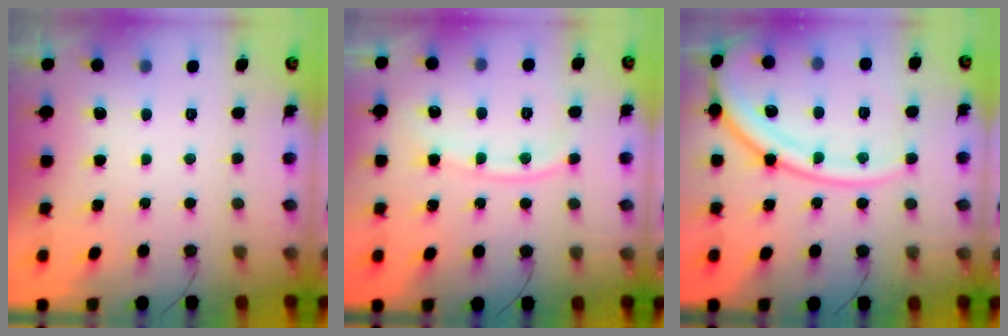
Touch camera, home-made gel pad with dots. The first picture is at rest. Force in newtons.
{"total": 9.6, "press": 9.6, "slide": 1.2}
{"total": 16.8, "press": 16.7, "slide": 2.1}